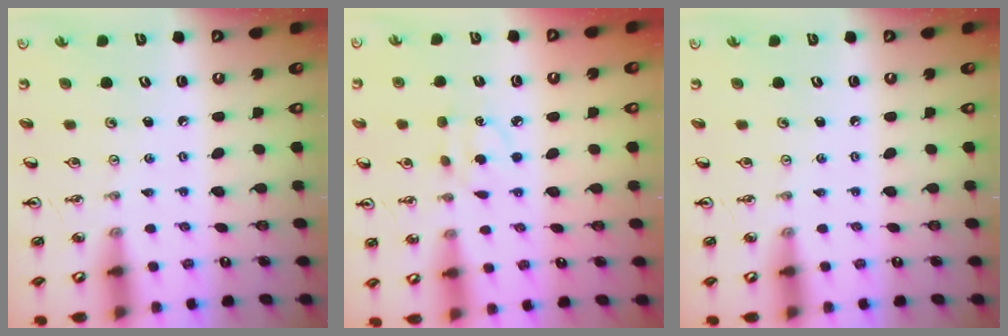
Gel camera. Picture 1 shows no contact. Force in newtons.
{"total": 5.2, "press": 5.1, "slide": 0.6}
{"total": 0.0}